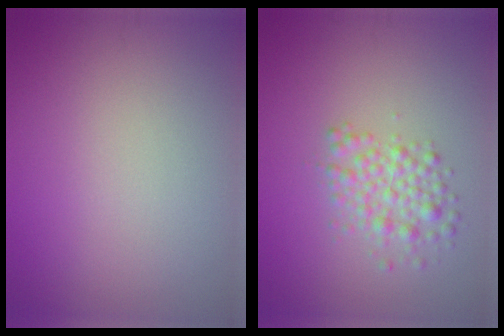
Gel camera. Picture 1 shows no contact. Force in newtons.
{"total": 2.9, "press": 2.9, "slide": 0.1}